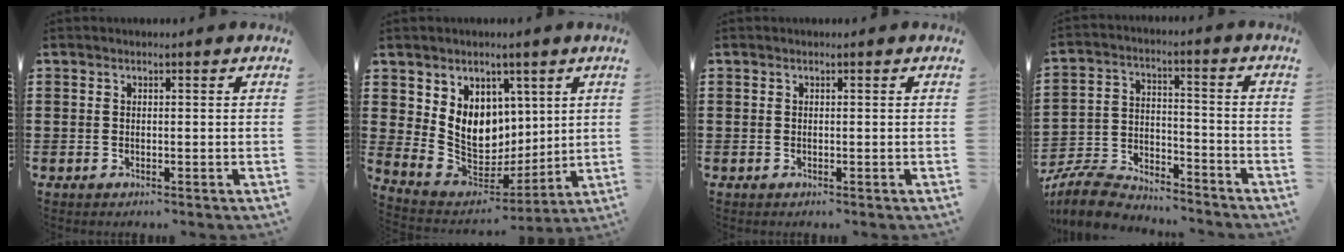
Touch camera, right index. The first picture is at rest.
{"total": 9.5, "force": [3.3, 8.1, 3.8], "torque": [-0.098, -0.026, 0.070]}
{"total": 0.0}
{"total": 8.1, "force": [-7.8, 1.8, 1.5], "torque": [-0.048, 0.013, -0.159]}